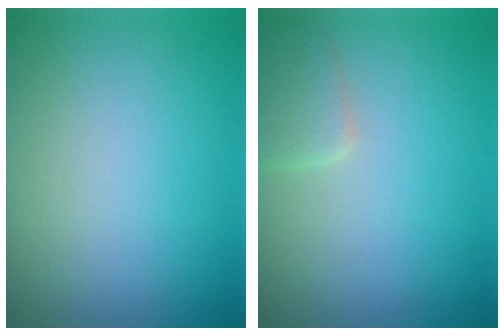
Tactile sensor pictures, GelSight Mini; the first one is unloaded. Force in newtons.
{"total": 1.9, "press": 1.9, "slide": 0.1}